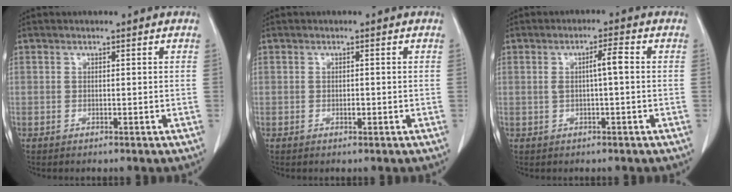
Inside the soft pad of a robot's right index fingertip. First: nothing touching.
{"total": 0.8, "force": [-0.2, 0.4, 0.7], "torque": [-0.014, 0.000, -0.003]}
{"total": 3.3, "force": [0.2, 0.2, 3.3], "torque": [-0.060, 0.005, 0.003]}